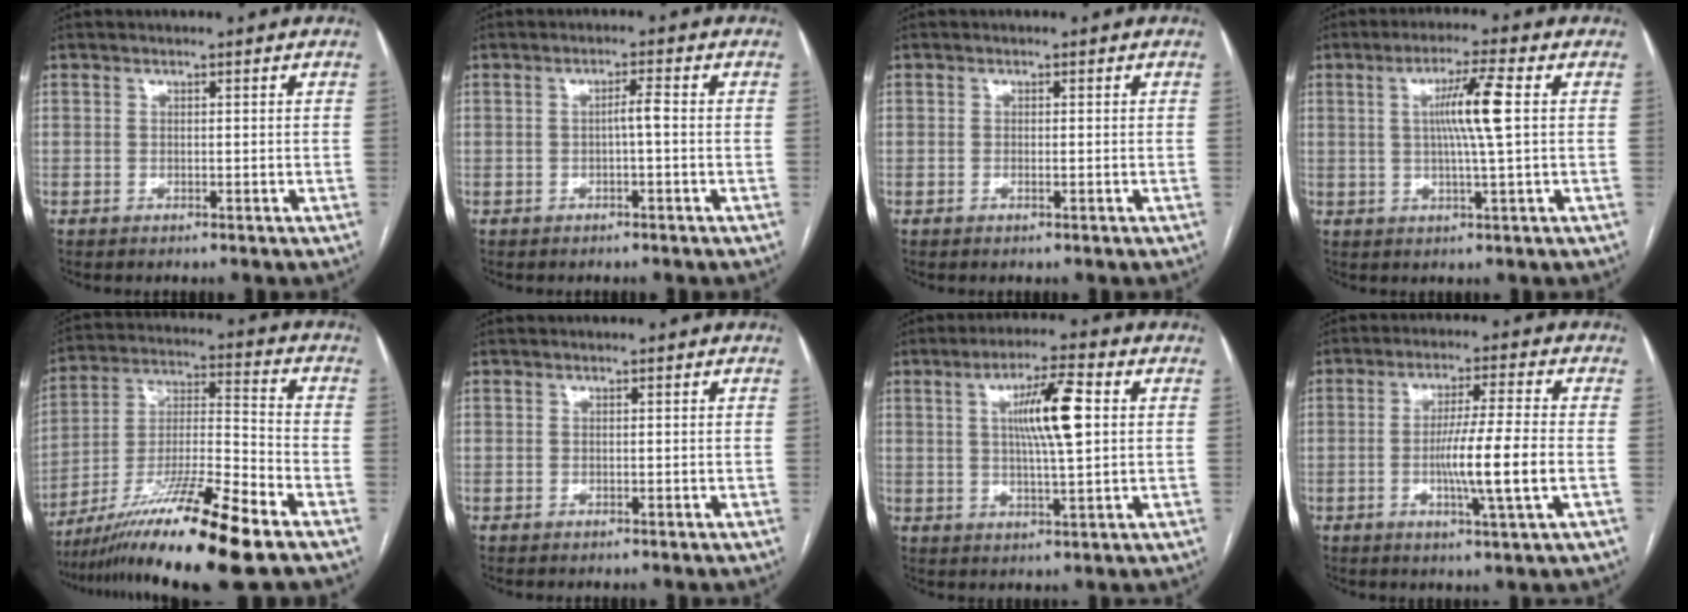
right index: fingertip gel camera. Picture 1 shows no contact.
{"total": 2.0, "force": [-0.3, 0.0, 1.9], "torque": [-0.031, 0.003, -0.004]}
{"total": 0.7, "force": [-0.2, 0.1, 0.7], "torque": [-0.012, -0.002, -0.002]}
{"total": 7.3, "force": [1.2, -0.8, 7.2], "torque": [-0.128, 0.002, 0.021]}
{"total": 18.7, "force": [-12.7, -0.1, 13.8], "torque": [-0.252, -0.030, -0.224]}
{"total": 0.0}
{"total": 9.2, "force": [1.8, 0.8, 9.0], "torque": [-0.160, 0.005, 0.032]}
{"total": 9.6, "force": [-1.8, -0.7, 9.4], "torque": [-0.167, -0.011, -0.035]}